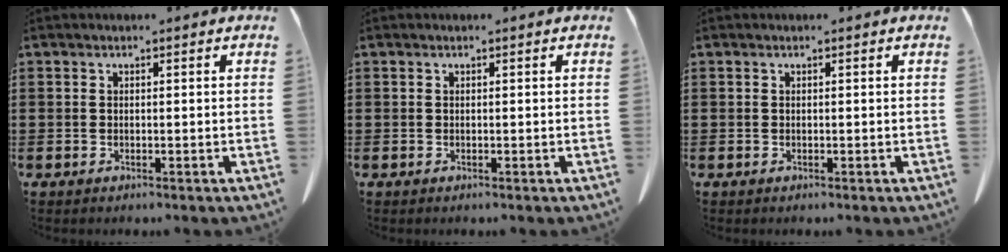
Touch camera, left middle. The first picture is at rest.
{"total": 0.0}
{"total": 0.0}